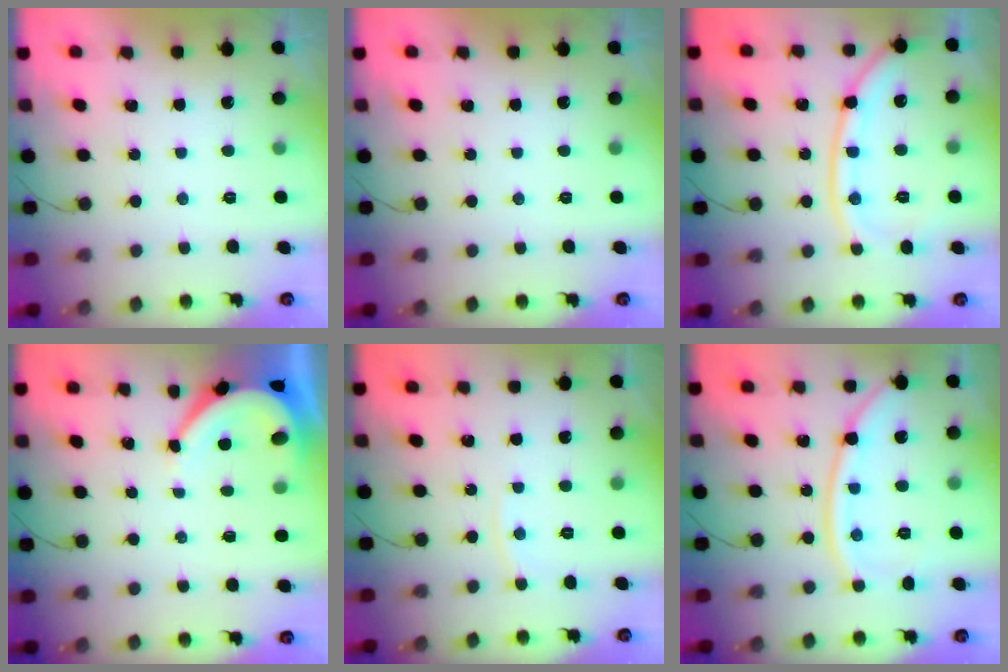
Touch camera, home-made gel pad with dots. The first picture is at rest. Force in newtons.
{"total": 0.0}
{"total": 13.0, "press": 12.9, "slide": 1.6}
{"total": 5.3, "press": 5.2, "slide": 0.6}
{"total": 3.1, "press": 3.1, "slide": 0.4}
{"total": 12.3, "press": 12.3, "slide": 1.0}